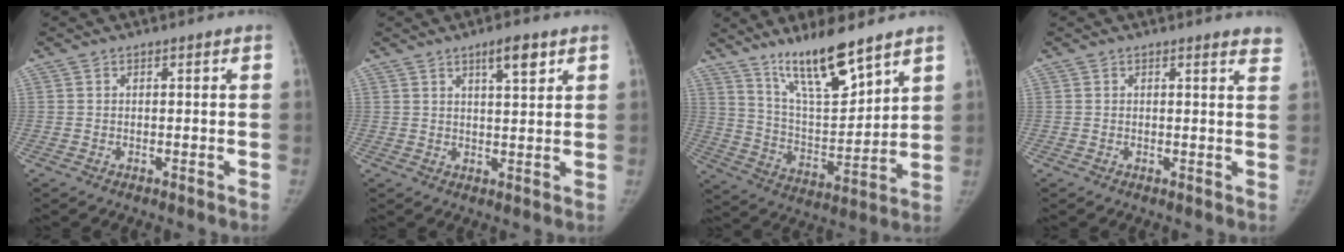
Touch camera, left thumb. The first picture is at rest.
{"total": 5.1, "force": [3.0, 1.3, 3.9], "torque": [-0.049, -0.017, 0.048]}
{"total": 15.2, "force": [11.3, 3.5, 9.6], "torque": [-0.141, -0.073, 0.212]}
{"total": 3.9, "force": [3.5, 0.7, 1.4], "torque": [-0.001, -0.016, 0.023]}